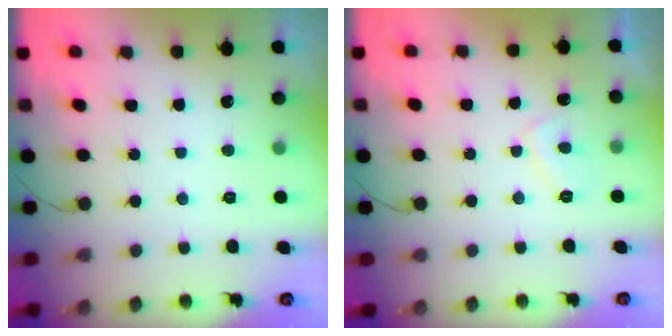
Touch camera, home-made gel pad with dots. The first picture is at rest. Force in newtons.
{"total": 2.8, "press": 2.8, "slide": 0.4}